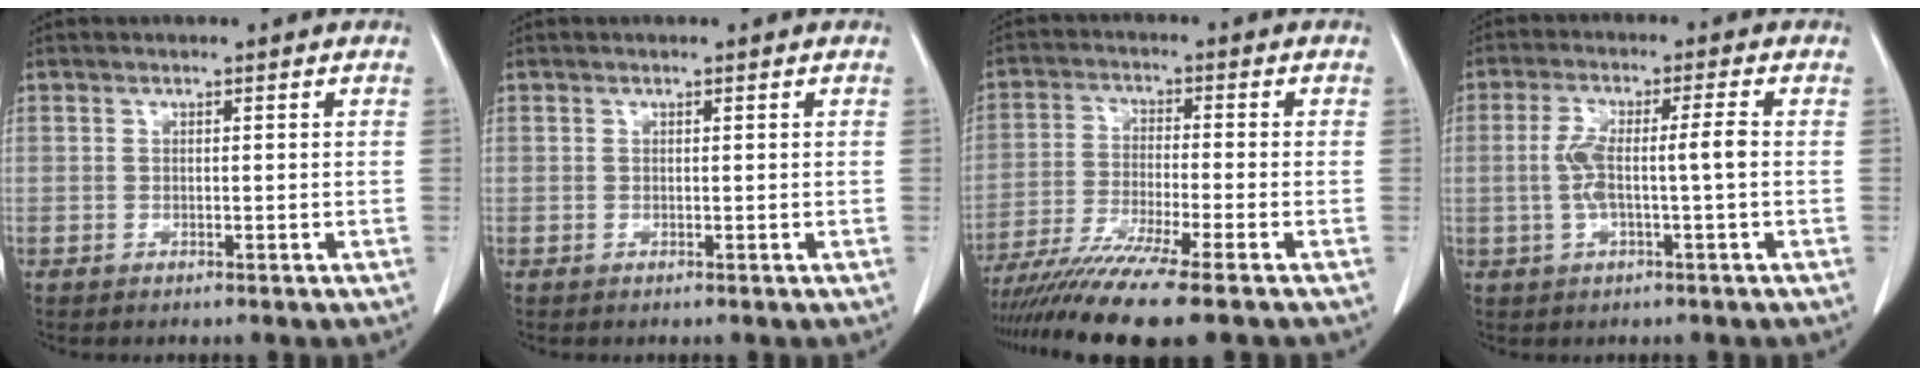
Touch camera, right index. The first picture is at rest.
{"total": 0.0}
{"total": 11.8, "force": [-9.4, -1.4, 7.1], "torque": [-0.115, -0.034, -0.153]}
{"total": 6.1, "force": [-0.5, 0.5, 6.1], "torque": [-0.128, 0.016, -0.007]}